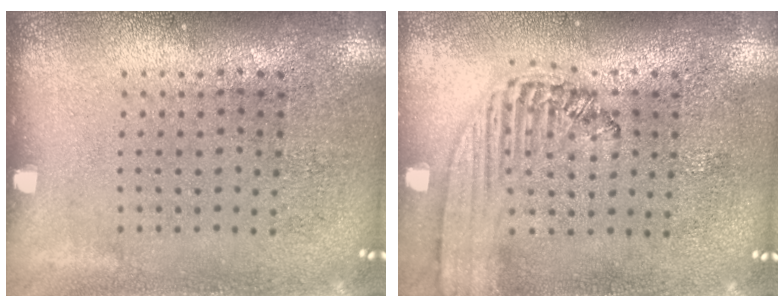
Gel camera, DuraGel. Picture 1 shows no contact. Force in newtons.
{"total": 1.5, "press": 1.4, "slide": 0.5}